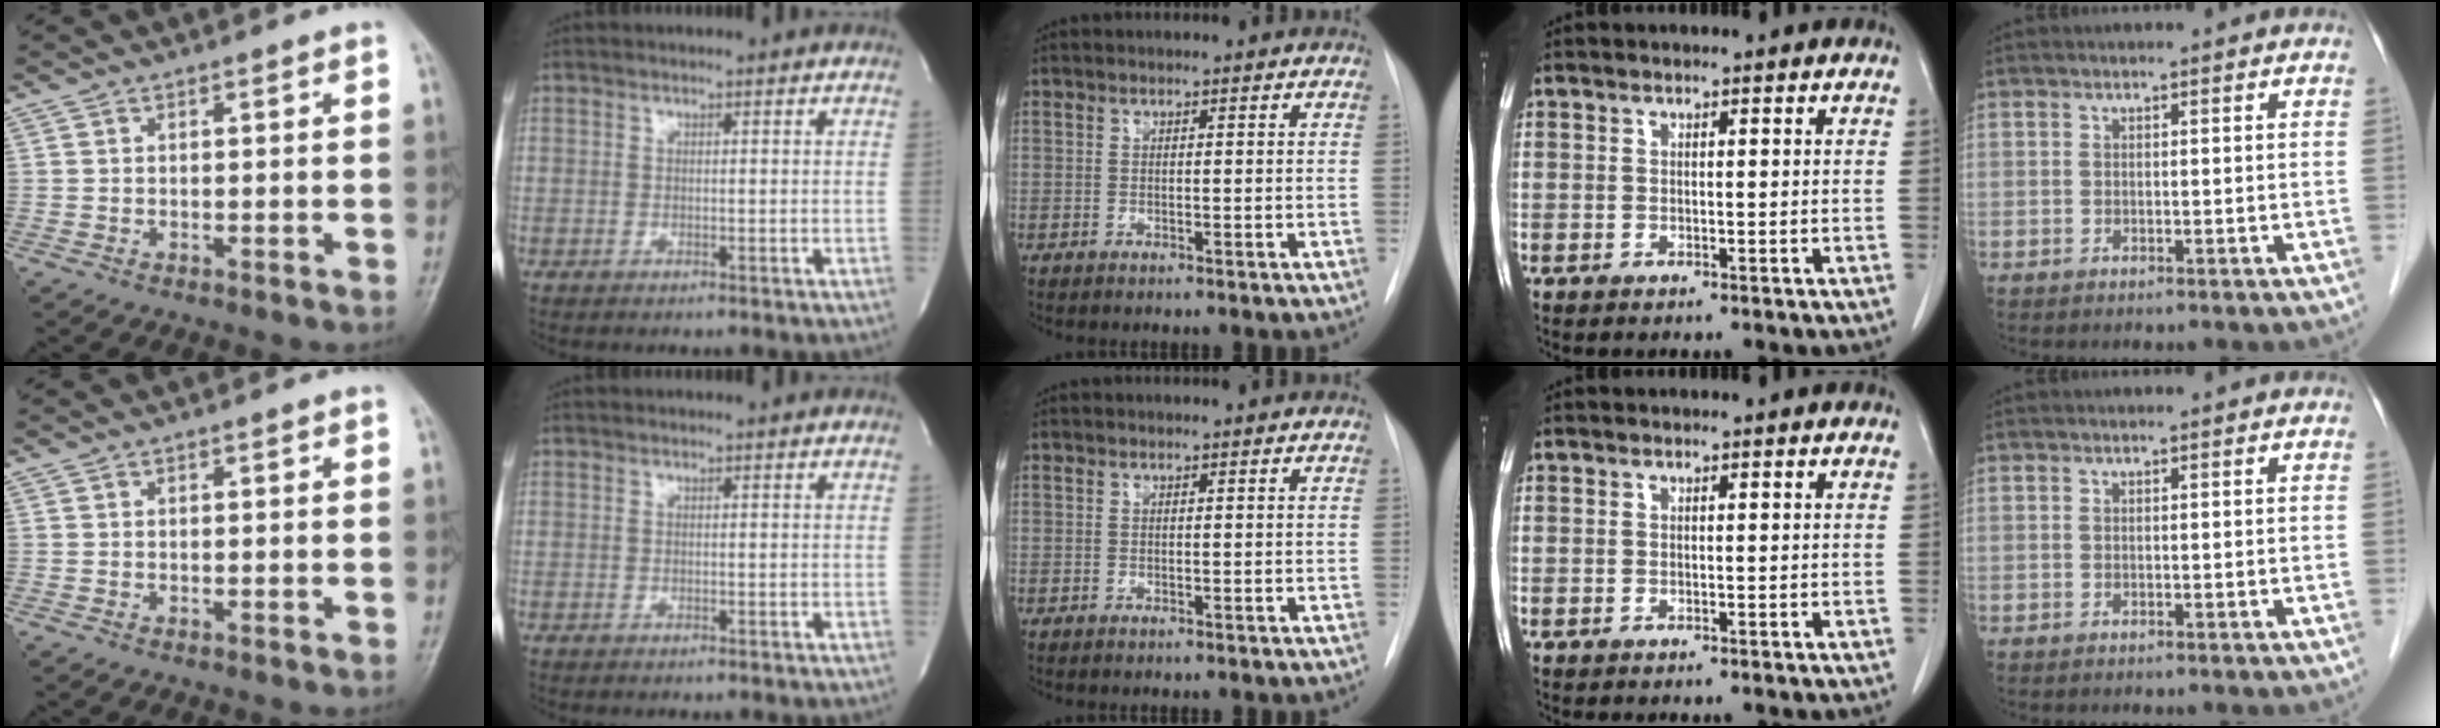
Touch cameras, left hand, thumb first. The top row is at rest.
{}